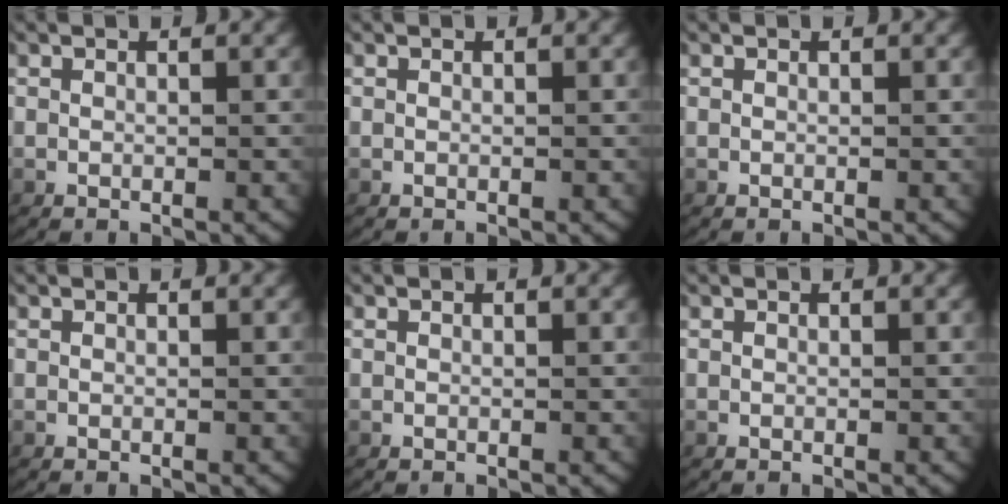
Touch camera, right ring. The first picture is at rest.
{"total": 0.0}
{"total": 0.0}
{"total": 0.0}
{"total": 0.0}
{"total": 0.0}